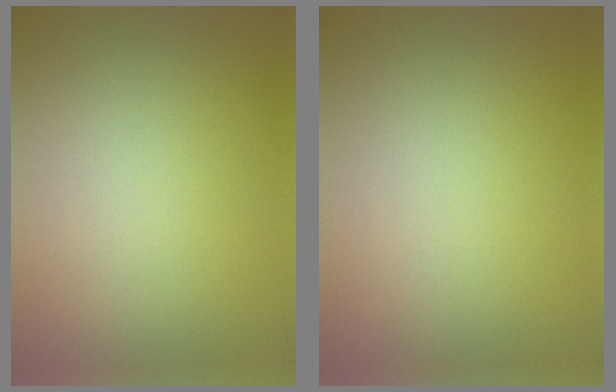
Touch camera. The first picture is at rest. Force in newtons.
{"total": 0.0}